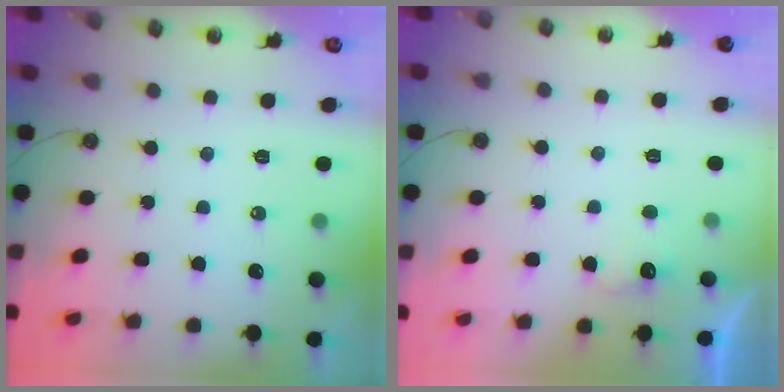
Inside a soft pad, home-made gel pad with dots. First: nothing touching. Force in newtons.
{"total": 5.2, "press": 5.1, "slide": 0.8}